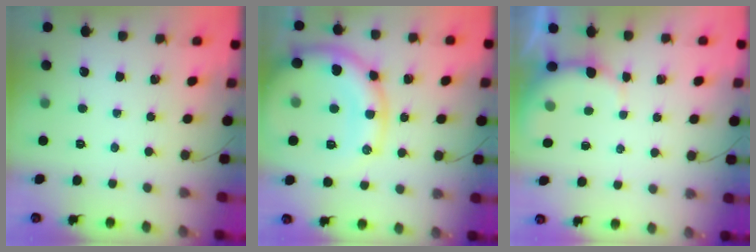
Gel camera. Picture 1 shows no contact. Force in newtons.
{"total": 19.2, "press": 19.1, "slide": 1.2}
{"total": 3.2, "press": 3.1, "slide": 0.8}